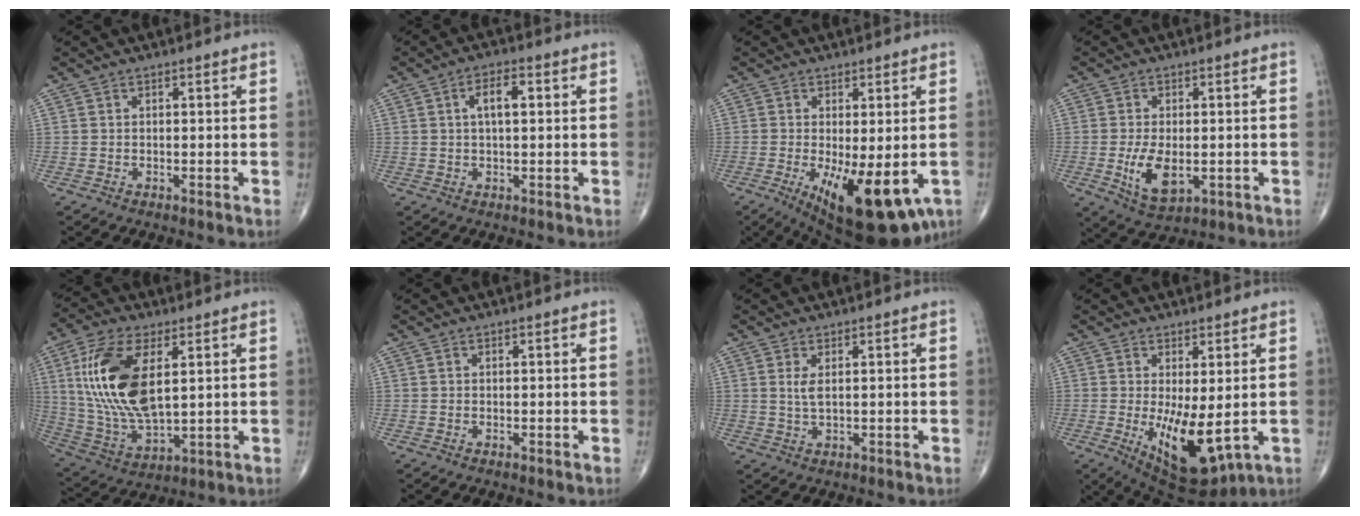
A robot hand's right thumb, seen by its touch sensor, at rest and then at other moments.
{"total": 4.8, "force": [1.1, 2.0, 4.3], "torque": [-0.068, 0.007, 0.016]}
{"total": 14.7, "force": [-4.8, 5.5, 12.8], "torque": [-0.169, -0.021, -0.054]}
{"total": 7.9, "force": [-1.4, 4.2, 6.5], "torque": [-0.112, -0.014, -0.015]}
{"total": 18.9, "force": [4.5, 8.9, 16.1], "torque": [-0.327, -0.019, 0.091]}
{"total": 0.0}
{"total": 2.4, "force": [0.7, 0.7, 2.2], "torque": [-0.047, -0.006, 0.019]}
{"total": 11.0, "force": [-1.4, 4.3, 10.1], "torque": [-0.159, -0.029, -0.003]}